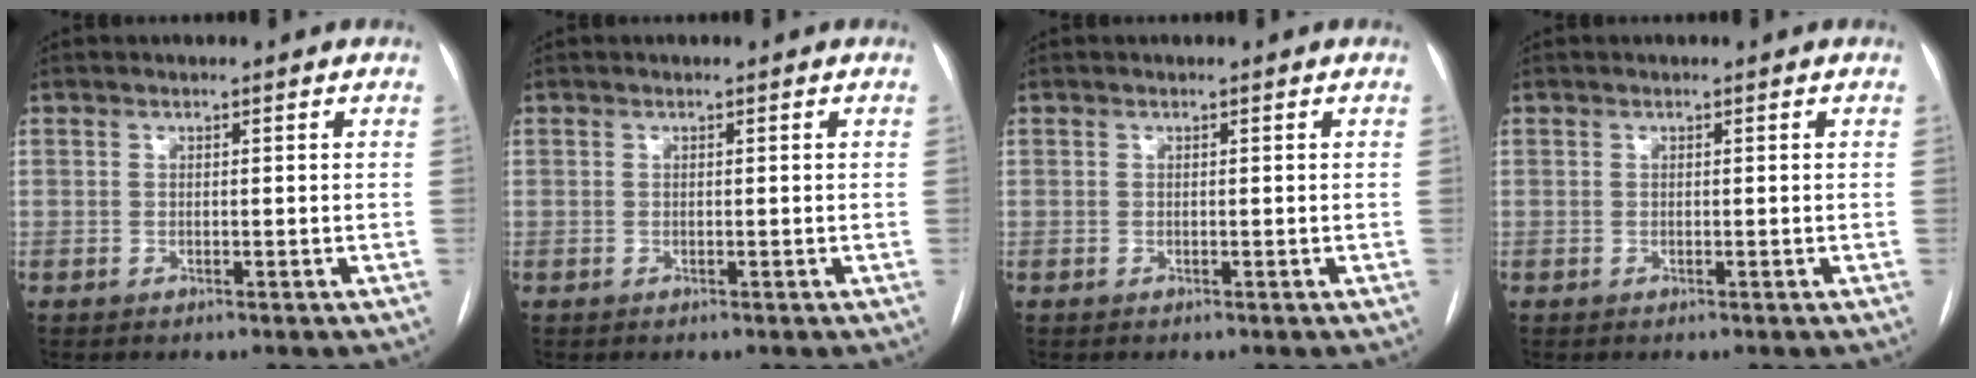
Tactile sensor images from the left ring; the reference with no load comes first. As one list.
[{"total": 0.0}, {"total": 0.0}, {"total": 0.0}]